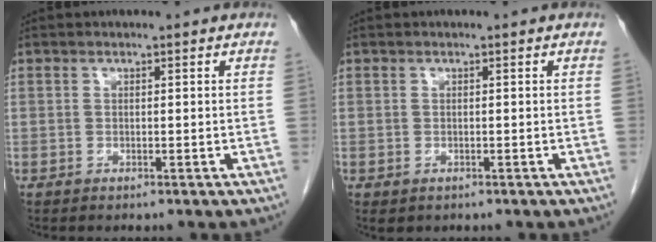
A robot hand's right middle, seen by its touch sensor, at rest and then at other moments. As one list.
[{"total": 0.6, "force": [-0.2, 0.5, 0.2], "torque": [-0.006, 0.002, 0.003]}]